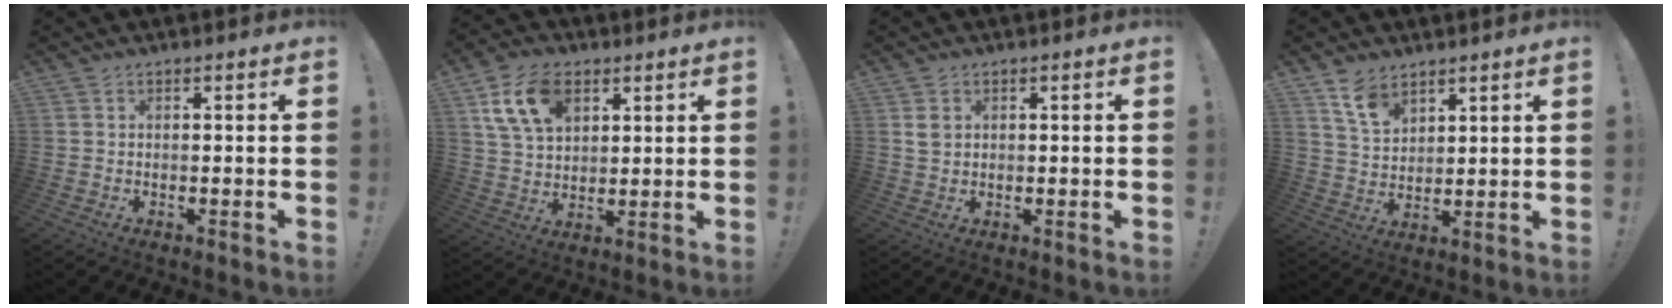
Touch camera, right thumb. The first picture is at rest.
{"total": 13.7, "force": [6.4, 8.9, 8.2], "torque": [-0.139, -0.014, 0.123]}
{"total": 2.4, "force": [0.8, 1.8, 1.5], "torque": [-0.022, 0.002, 0.013]}
{"total": 8.6, "force": [6.0, 4.8, 3.7], "torque": [-0.063, -0.035, 0.115]}